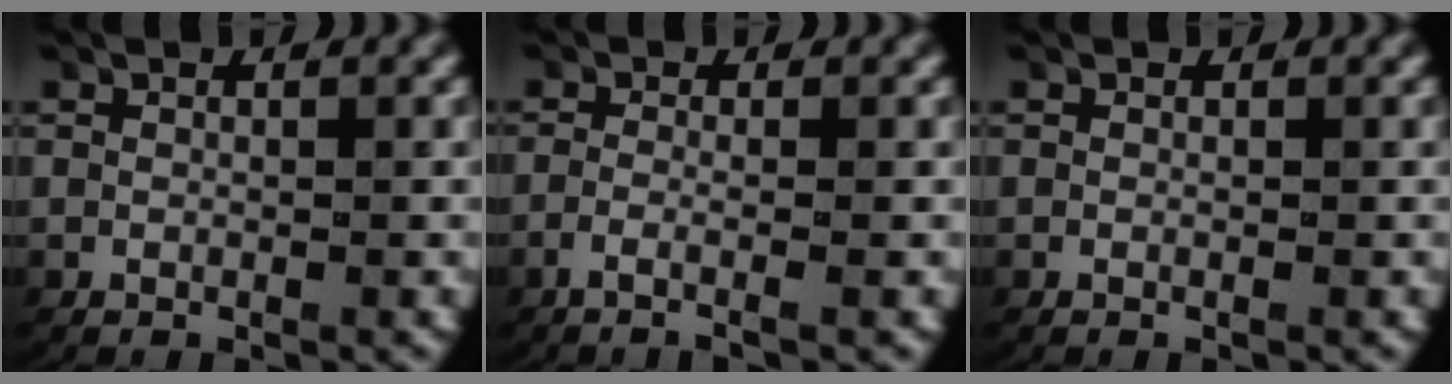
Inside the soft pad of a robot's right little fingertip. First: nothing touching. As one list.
[{"total": 2.2, "force": [-1.4, -0.2, 1.7], "torque": [-0.051, -0.010, -0.021]}, {"total": 0.0}]